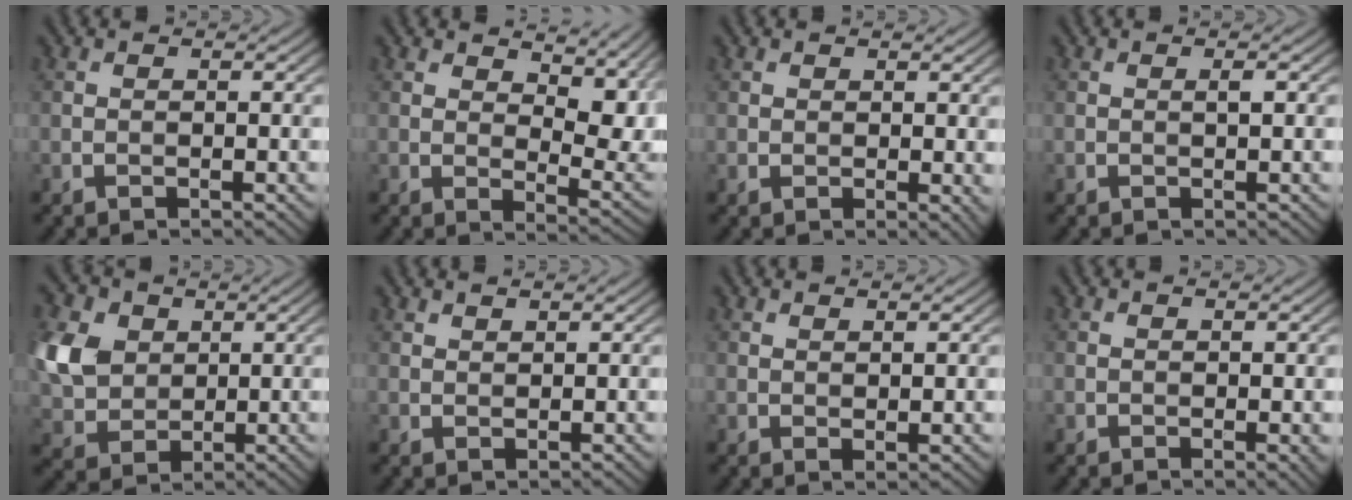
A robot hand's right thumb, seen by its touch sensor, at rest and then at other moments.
{"total": 11.0, "force": [5.7, 4.9, 8.0], "torque": [-0.123, -0.008, 0.096]}
{"total": 1.7, "force": [0.7, 1.0, 1.1], "torque": [-0.019, -0.007, 0.016]}
{"total": 0.7, "force": [0.2, 0.0, 0.7], "torque": [-0.012, 0.002, 0.002]}
{"total": 8.7, "force": [2.4, 6.8, 4.9], "torque": [-0.153, 0.009, 0.046]}
{"total": 1.1, "force": [1.0, 0.2, 0.3], "torque": [-0.012, 0.000, 0.024]}
{"total": 1.3, "force": [1.1, 0.2, 0.7], "torque": [-0.018, -0.003, 0.023]}
{"total": 0.9, "force": [0.5, 0.2, 0.7], "torque": [-0.009, -0.002, 0.010]}